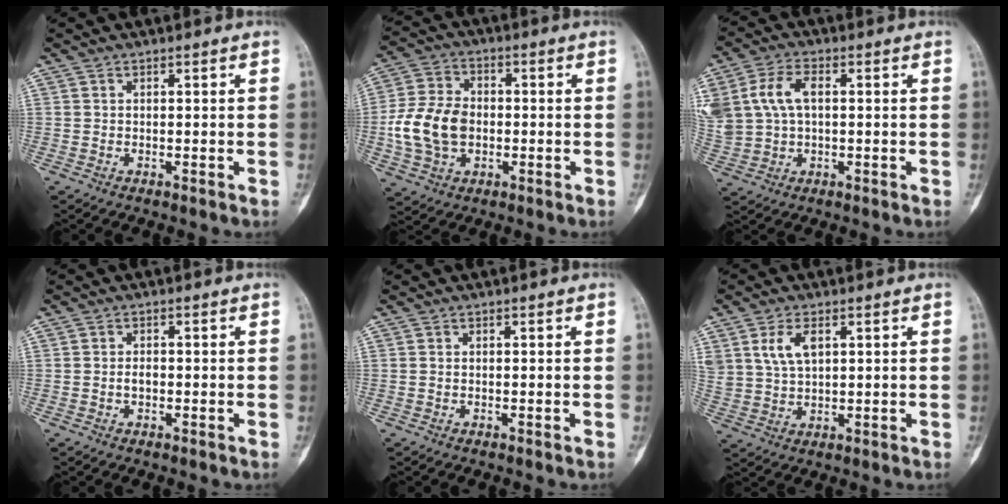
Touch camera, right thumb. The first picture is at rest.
{"total": 12.5, "force": [-1.5, 8.9, 8.7], "torque": [-0.159, 0.018, -0.030]}
{"total": 12.7, "force": [2.6, 8.2, 9.4], "torque": [-0.224, 0.014, 0.055]}
{"total": 1.5, "force": [-0.4, 0.9, 1.1], "torque": [-0.019, 0.004, -0.008]}
{"total": 0.0}
{"total": 6.3, "force": [2.5, 3.6, 4.6], "torque": [-0.087, -0.006, 0.058]}